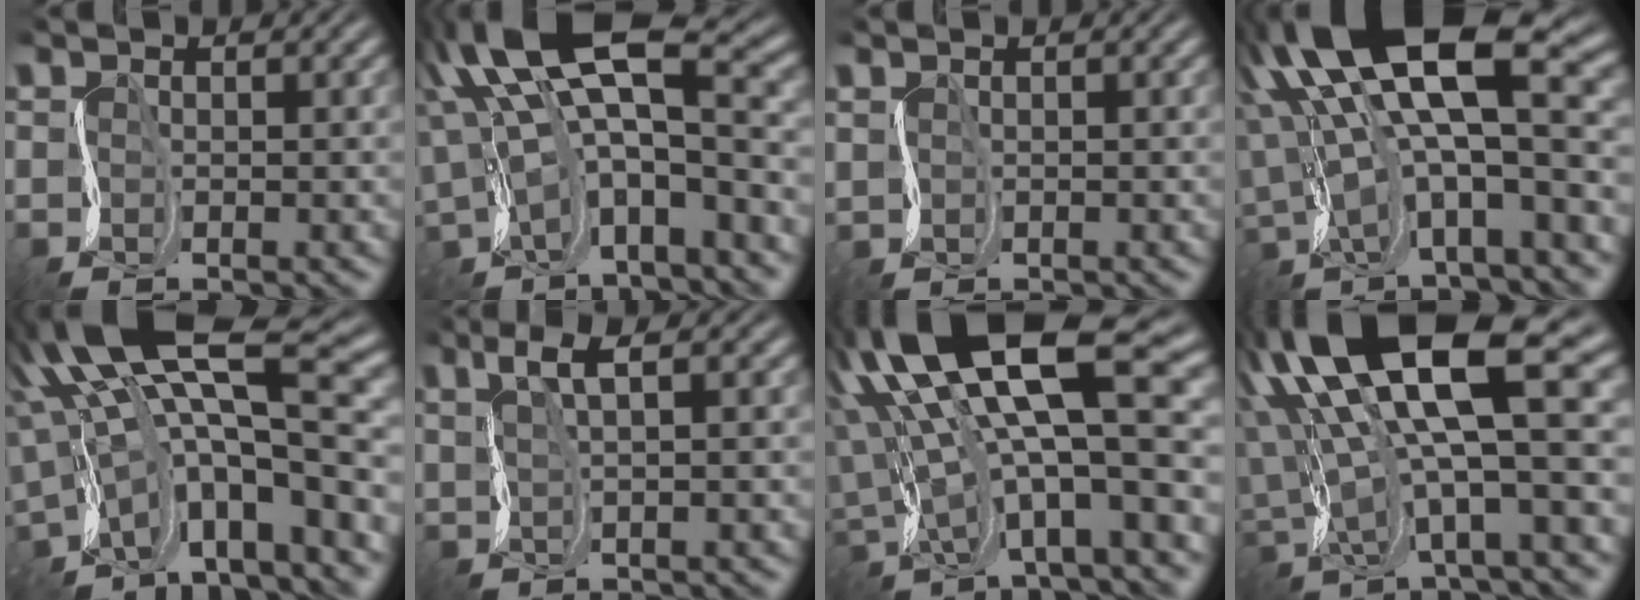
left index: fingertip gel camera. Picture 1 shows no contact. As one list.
[{"total": 9.6, "force": [2.5, 3.8, 8.4], "torque": [-0.155, 0.005, 0.050]}, {"total": 1.2, "force": [0.9, 0.3, -0.8], "torque": [0.022, 0.004, 0.019]}, {"total": 14.4, "force": [3.9, 5.0, 13.0], "torque": [-0.232, 0.013, 0.082]}, {"total": 11.7, "force": [2.1, 3.7, 10.9], "torque": [-0.183, 0.014, 0.051]}, {"total": 2.2, "force": [1.9, 0.1, 1.1], "torque": [-0.029, 0.010, 0.041]}, {"total": 14.8, "force": [3.6, 4.5, 13.6], "torque": [-0.254, 0.012, 0.079]}, {"total": 15.4, "force": [5.3, 4.6, 13.8], "torque": [-0.277, 0.011, 0.109]}]